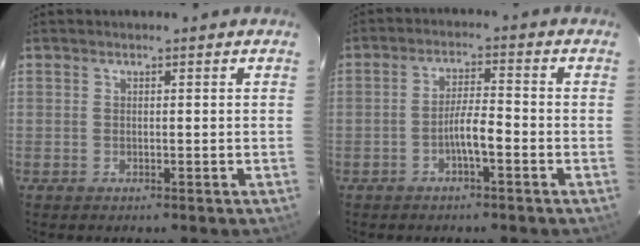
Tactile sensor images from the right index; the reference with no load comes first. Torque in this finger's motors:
{"motor_torque": [0.69, -0.42, 0.39, 0.09]}